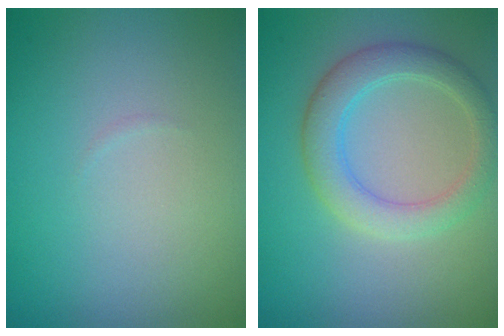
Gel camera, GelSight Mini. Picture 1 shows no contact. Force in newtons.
{"total": 3.9, "press": 3.9, "slide": 0.5}